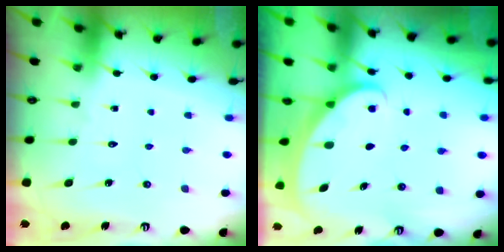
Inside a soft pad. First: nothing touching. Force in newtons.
{"total": 1.7, "press": 1.6, "slide": 0.2}